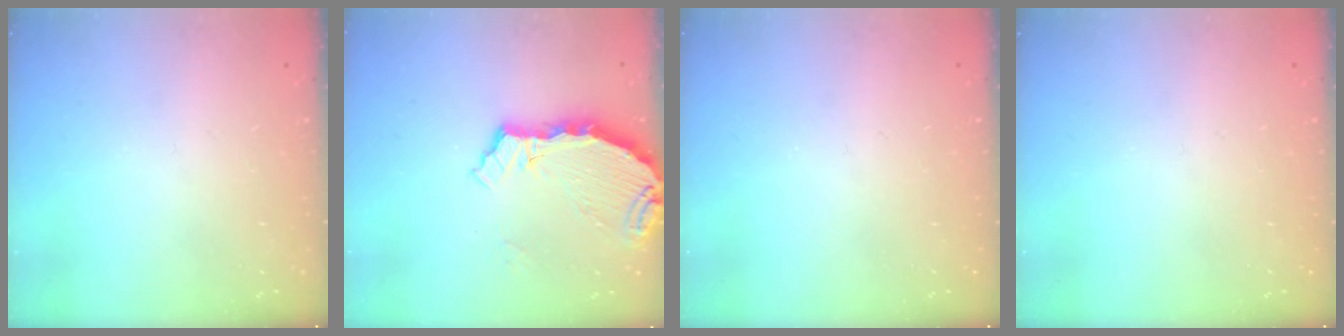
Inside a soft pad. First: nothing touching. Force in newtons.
{"total": 6.1, "press": 5.5, "slide": 2.7}
{"total": 0.0}
{"total": 0.0}